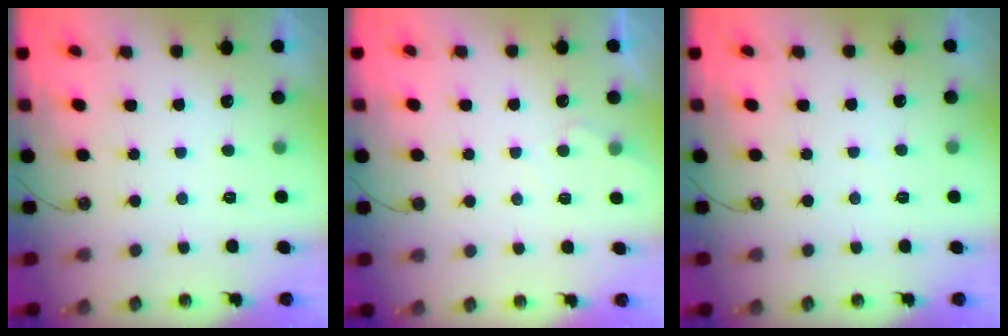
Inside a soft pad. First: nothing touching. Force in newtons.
{"total": 3.9, "press": 3.9, "slide": 0.5}
{"total": 2.7, "press": 2.6, "slide": 0.4}